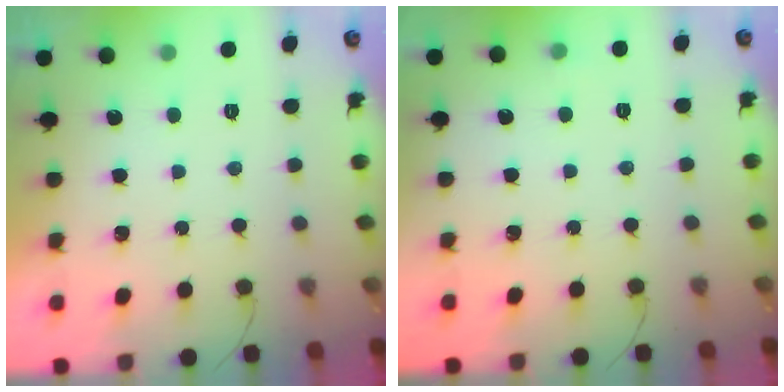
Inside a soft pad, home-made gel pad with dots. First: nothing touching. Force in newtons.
{"total": 3.3, "press": 3.1, "slide": 1.1}